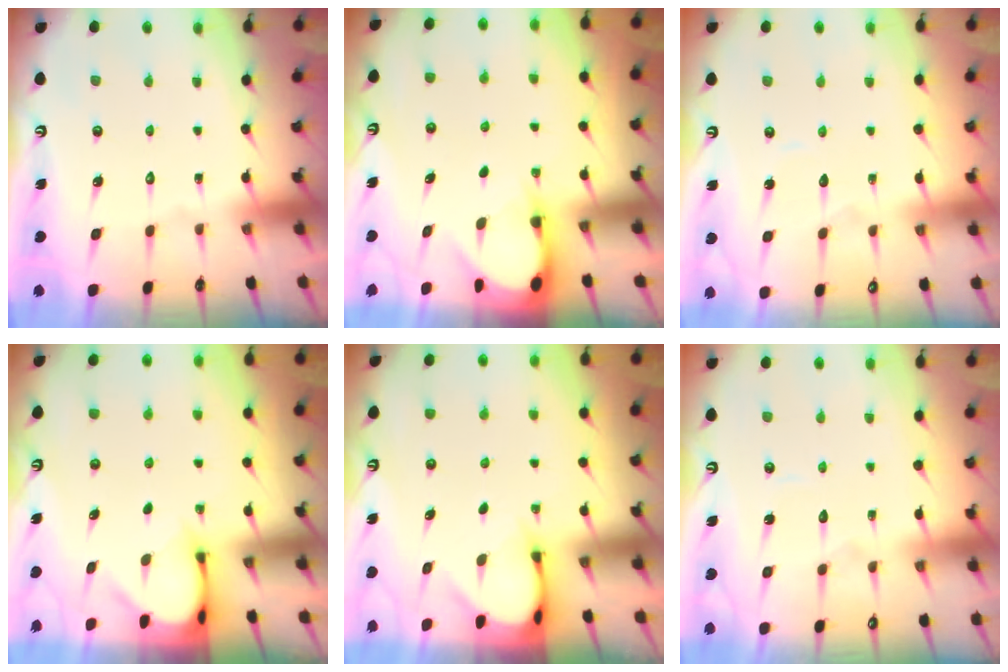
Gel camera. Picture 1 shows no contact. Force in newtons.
{"total": 3.0, "press": 3.0, "slide": 0.3}
{"total": 3.7, "press": 3.7, "slide": 0.0}
{"total": 3.4, "press": 3.4, "slide": 0.3}
{"total": 3.0, "press": 3.0, "slide": 0.2}
{"total": 2.5, "press": 2.5, "slide": 0.2}